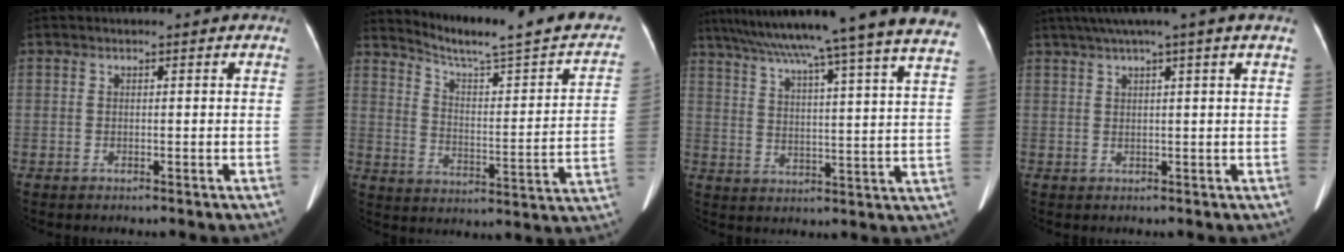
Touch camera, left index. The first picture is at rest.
{"total": 21.2, "force": [18.7, 1.8, 10.0], "torque": [-0.139, -0.041, 0.243]}
{"total": 31.4, "force": [27.6, -1.3, 14.9], "torque": [-0.237, -0.051, 0.357]}
{"total": 6.6, "force": [4.7, -1.6, 4.4], "torque": [-0.066, 0.027, 0.070]}